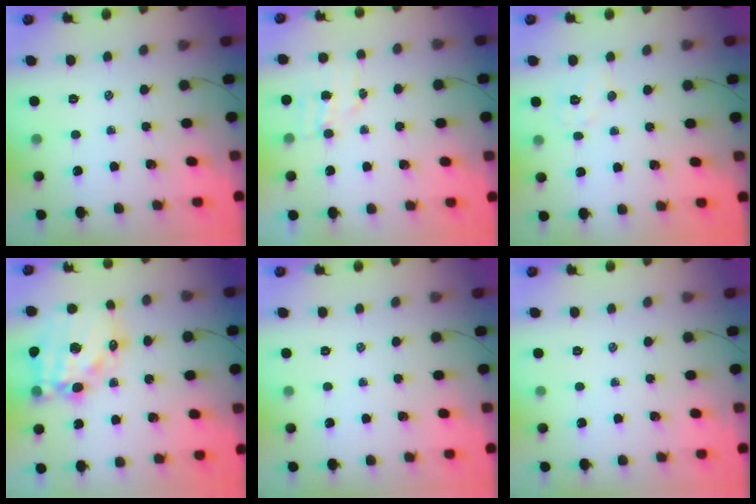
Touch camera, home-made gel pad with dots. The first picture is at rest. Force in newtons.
{"total": 4.5, "press": 4.4, "slide": 0.8}
{"total": 5.9, "press": 5.8, "slide": 1.2}
{"total": 17.9, "press": 17.4, "slide": 4.3}
{"total": 0.0}
{"total": 0.0}